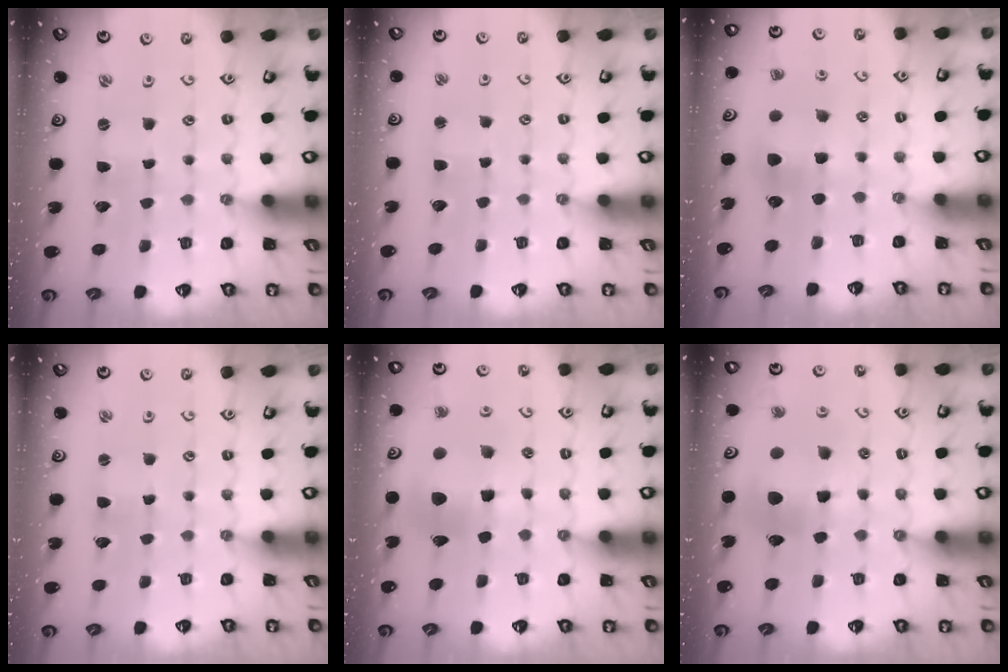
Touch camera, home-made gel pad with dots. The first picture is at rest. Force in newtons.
{"total": 2.2, "press": 2.2, "slide": 0.2}
{"total": 5.6, "press": 5.6, "slide": 0.0}
{"total": 0.7, "press": 0.7, "slide": 0.2}
{"total": 12.1, "press": 12.0, "slide": 1.6}
{"total": 11.8, "press": 11.7, "slide": 1.7}